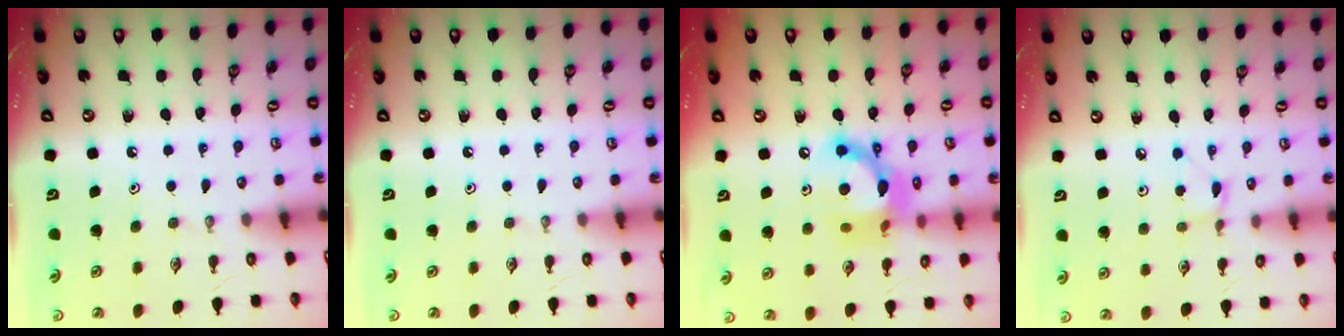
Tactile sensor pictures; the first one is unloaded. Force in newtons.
{"total": 0.0}
{"total": 13.7, "press": 13.7, "slide": 0.9}
{"total": 2.2, "press": 2.2, "slide": 0.3}